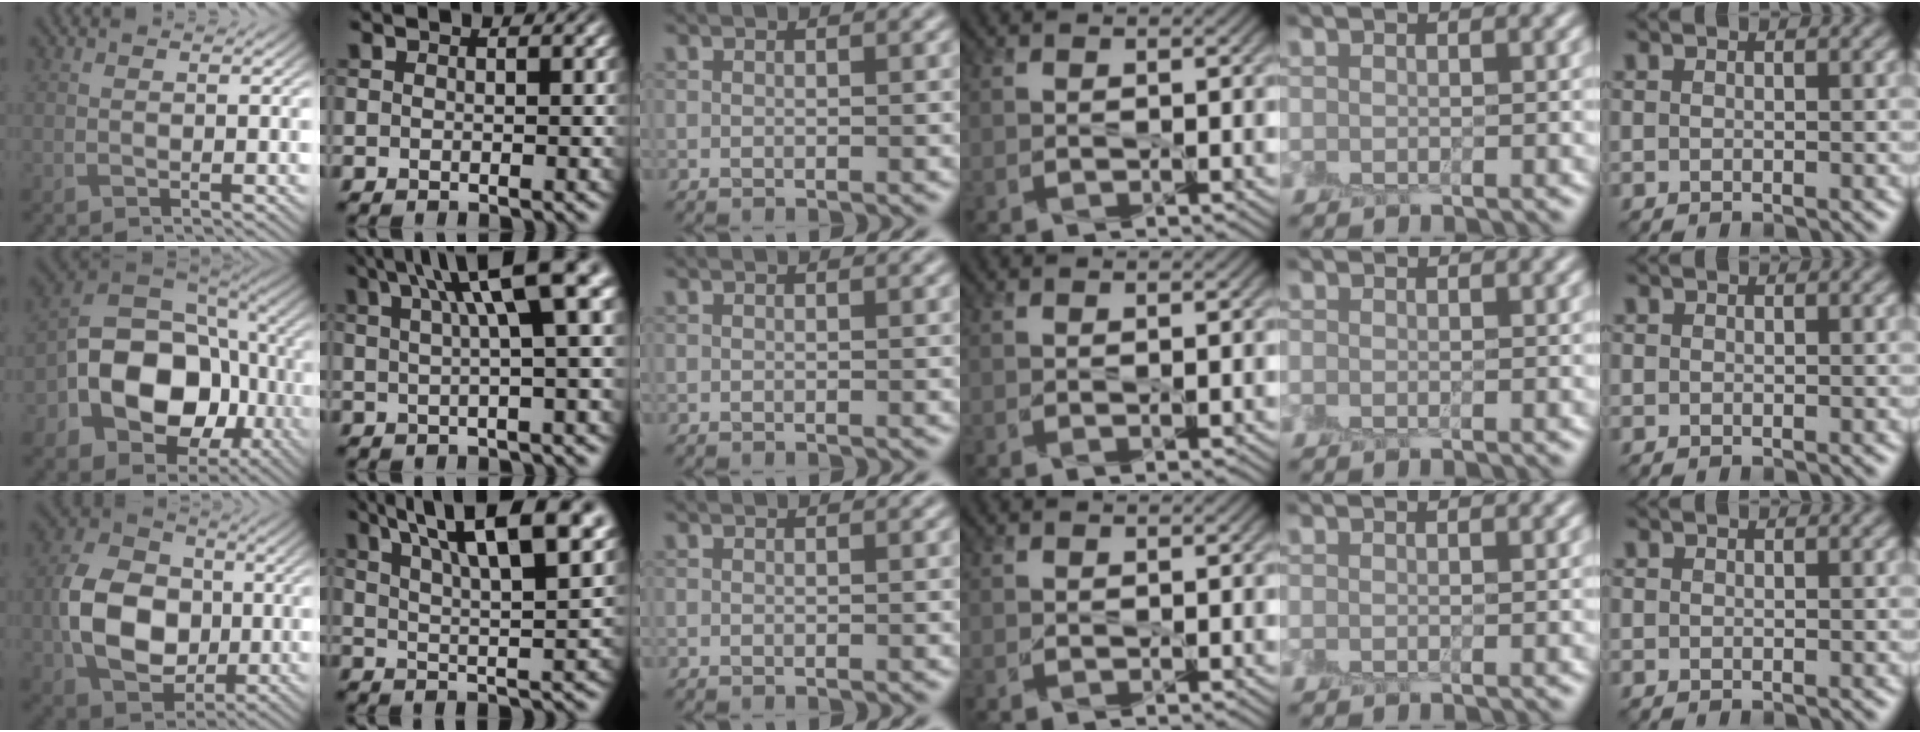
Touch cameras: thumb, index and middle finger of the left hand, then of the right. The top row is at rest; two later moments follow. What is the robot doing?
{"motion": "peel", "object": "envelope seal"}